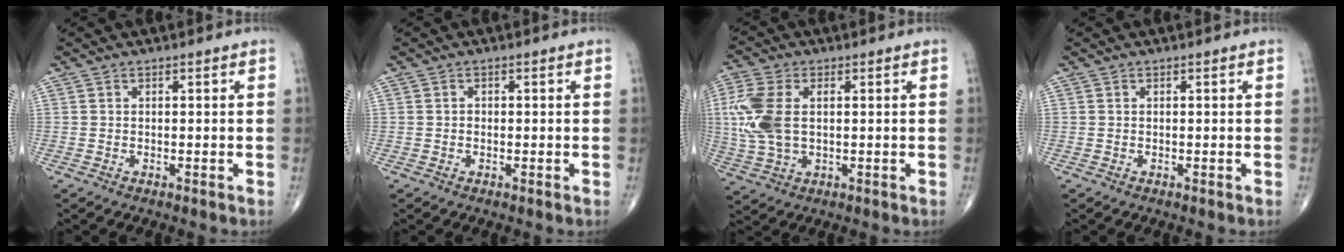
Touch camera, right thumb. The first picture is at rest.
{"total": 0.5, "force": [-0.1, 0.4, 0.3], "torque": [-0.006, 0.000, -0.003]}
{"total": 10.8, "force": [1.2, 6.3, 8.7], "torque": [-0.218, 0.004, 0.025]}
{"total": 0.0}